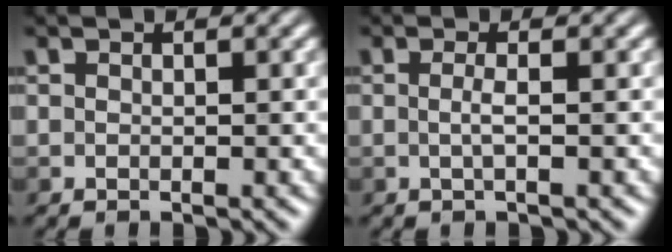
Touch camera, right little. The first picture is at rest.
{"total": 0.9, "force": [-0.2, -0.3, 0.8], "torque": [-0.020, -0.001, -0.001]}